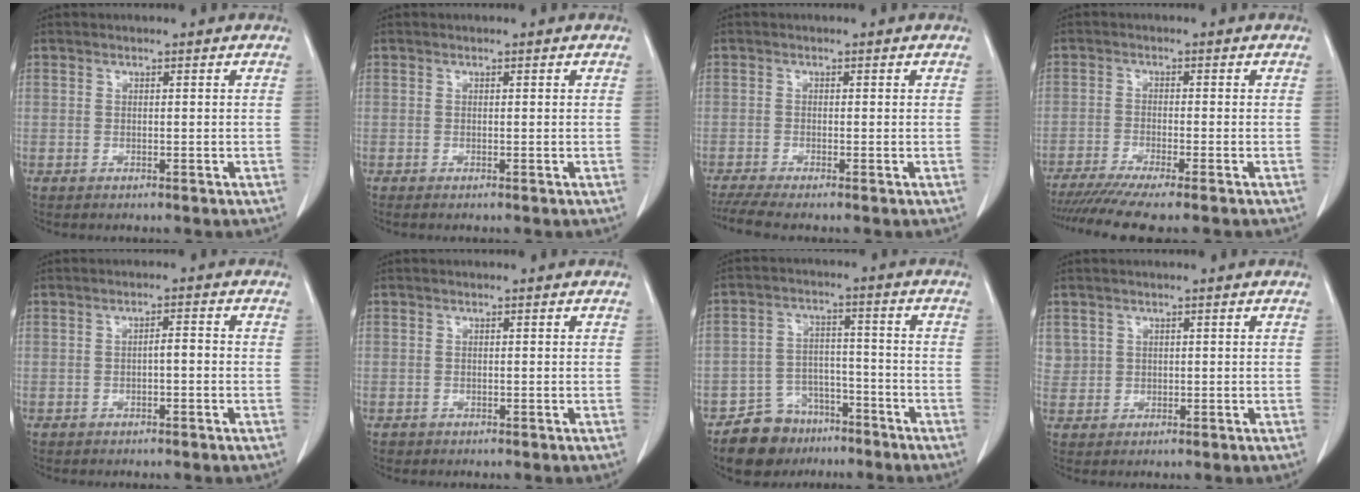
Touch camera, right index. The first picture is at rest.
{"total": 0.0}
{"total": 3.7, "force": [-2.9, -0.1, 2.3], "torque": [-0.045, -0.009, -0.055]}
{"total": 10.1, "force": [-8.5, -0.5, 5.5], "torque": [-0.074, -0.020, -0.133]}
{"total": 1.8, "force": [-0.4, 0.4, 1.7], "torque": [-0.025, 0.005, -0.007]}
{"total": 0.6, "force": [-0.3, 0.5, -0.1], "torque": [-0.002, 0.006, -0.006]}
{"total": 7.9, "force": [-5.9, 5.1, 1.3], "torque": [-0.022, 0.019, -0.095]}
{"total": 2.4, "force": [1.0, 2.2, 0.0], "torque": [0.016, 0.004, 0.016]}